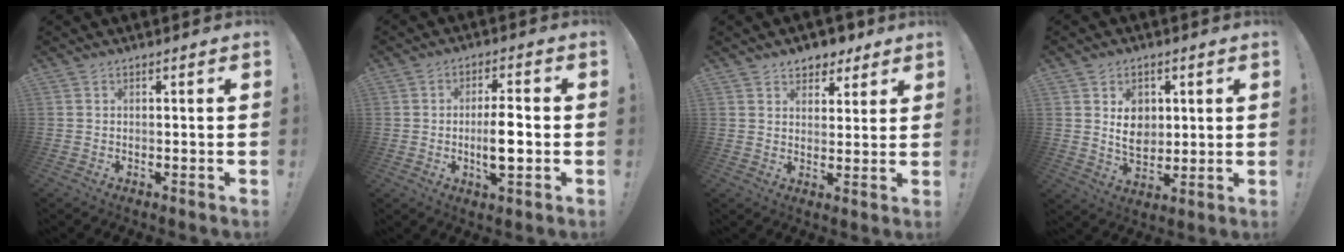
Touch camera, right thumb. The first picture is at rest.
{"total": 8.2, "force": [-1.7, 5.3, 6.0], "torque": [-0.097, 0.013, -0.029]}
{"total": 6.2, "force": [4.5, 4.1, 1.3], "torque": [-0.001, -0.032, 0.083]}
{"total": 8.4, "force": [2.4, 6.8, 4.4], "torque": [-0.059, -0.006, 0.048]}